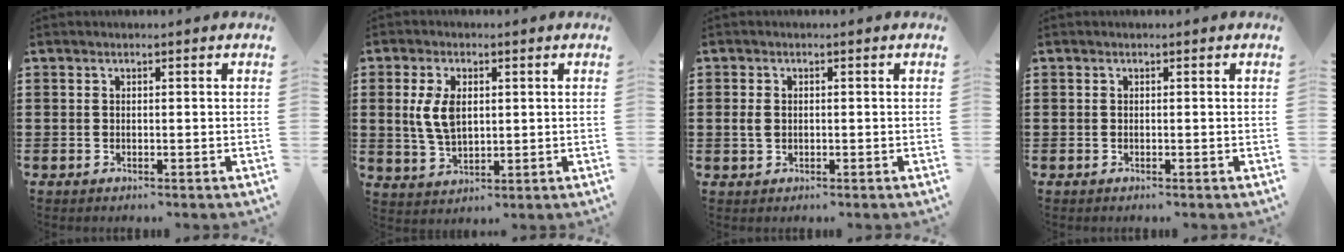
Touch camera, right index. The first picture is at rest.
{"total": 6.4, "force": [1.0, 3.7, 5.2], "torque": [-0.123, 0.006, 0.013]}
{"total": 1.9, "force": [0.0, 1.4, 1.3], "torque": [-0.036, 0.003, -0.004]}
{"total": 0.0}